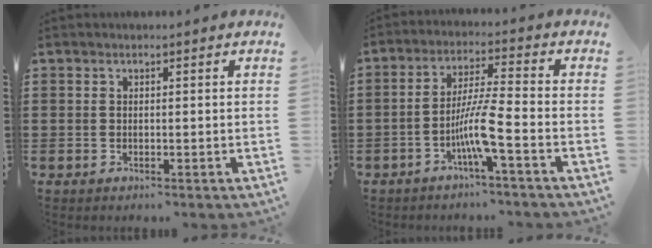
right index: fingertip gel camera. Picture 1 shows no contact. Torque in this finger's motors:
{"motor_torque": [1.82, 0.13, 0.71, 0.07]}